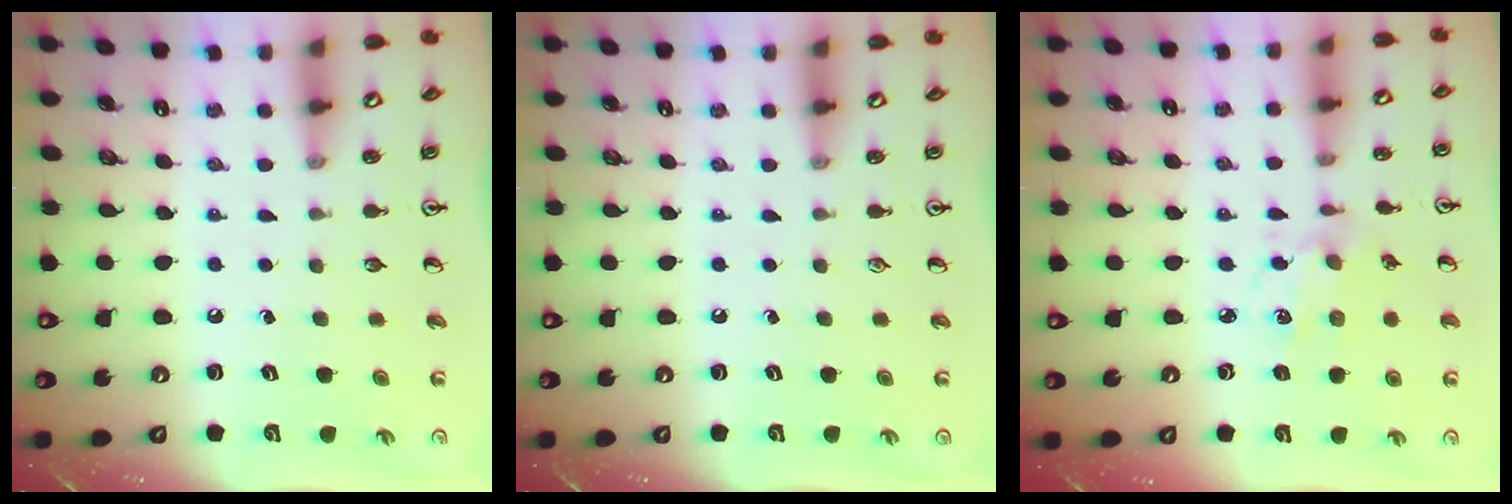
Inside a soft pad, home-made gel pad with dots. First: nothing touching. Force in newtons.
{"total": 0.0}
{"total": 3.9, "press": 3.7, "slide": 1.4}